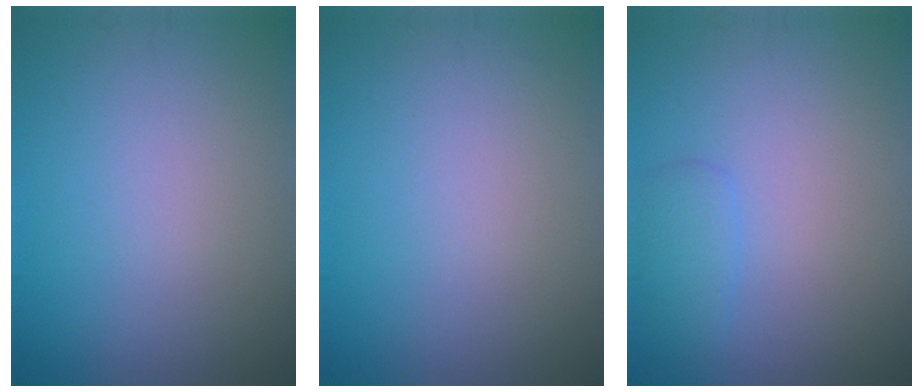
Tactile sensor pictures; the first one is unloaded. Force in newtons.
{"total": 0.0}
{"total": 1.5, "press": 1.5, "slide": 0.1}